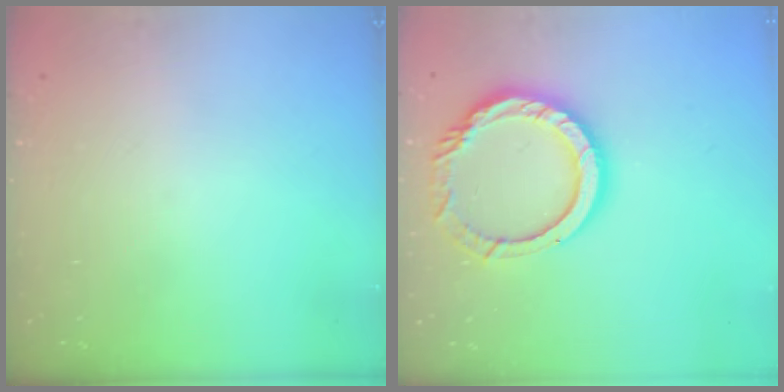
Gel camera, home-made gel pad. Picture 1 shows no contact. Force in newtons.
{"total": 14.2, "press": 14.1, "slide": 1.3}